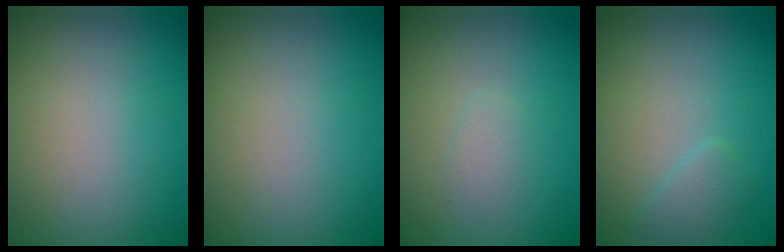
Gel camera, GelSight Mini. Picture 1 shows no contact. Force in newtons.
{"total": 0.0}
{"total": 0.9, "press": 0.9, "slide": 0.0}
{"total": 1.4, "press": 1.4, "slide": 0.1}